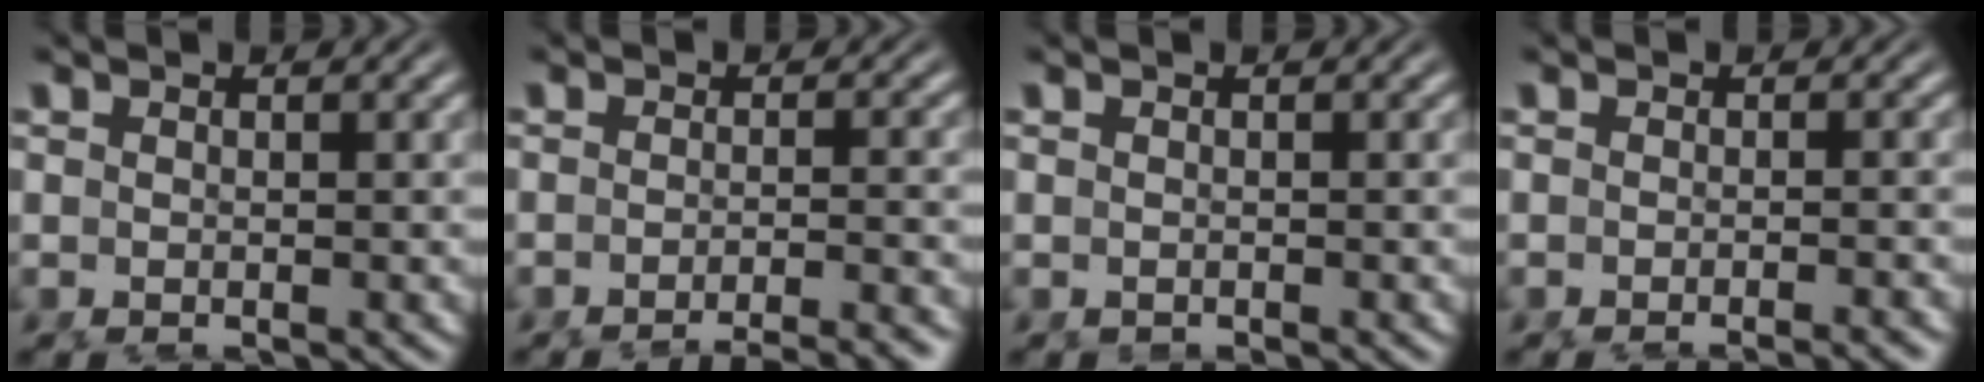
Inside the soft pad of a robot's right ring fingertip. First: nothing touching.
{"total": 6.6, "force": [-6.2, 0.7, 2.3], "torque": [-0.017, -0.008, -0.091]}
{"total": 1.1, "force": [-1.0, 0.1, 0.4], "torque": [-0.008, -0.004, -0.012]}
{"total": 2.8, "force": [-2.5, -0.2, 1.2], "torque": [-0.008, 0.002, -0.039]}